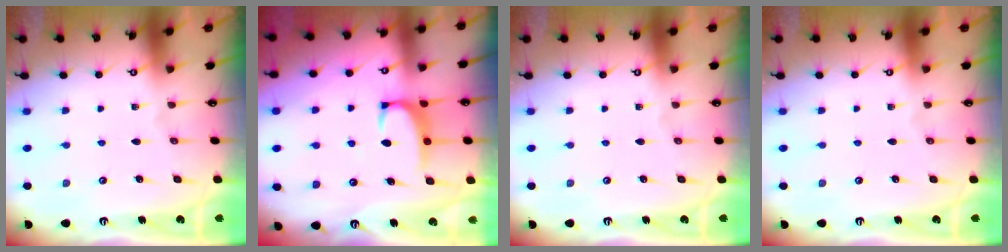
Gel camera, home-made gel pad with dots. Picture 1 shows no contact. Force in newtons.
{"total": 2.1, "press": 2.1, "slide": 0.6}
{"total": 0.0}
{"total": 0.0}